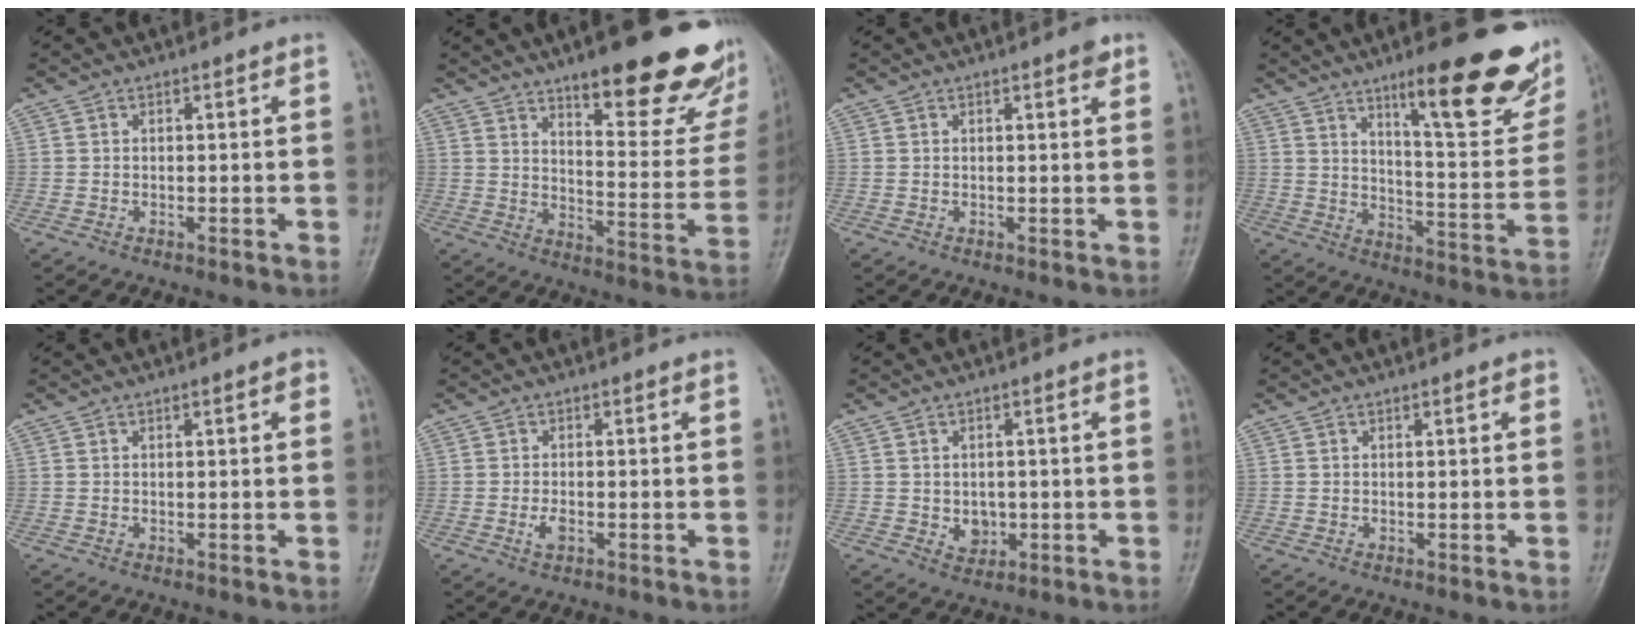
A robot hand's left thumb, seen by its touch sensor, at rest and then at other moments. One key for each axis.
{"total": 24.3, "fx": 15.6, "fy": 7.2, "fz": 17.1, "tx": -0.183, "ty": -0.087, "tz": 0.214}
{"total": 1.8, "fx": 1.1, "fy": 0.4, "fz": 1.4, "tx": -0.018, "ty": -0.004, "tz": 0.012}
{"total": 23.3, "fx": 14.3, "fy": 5.7, "fz": 17.4, "tx": -0.194, "ty": -0.074, "tz": 0.208}
{"total": 1.8, "fx": 0.7, "fy": 0.4, "fz": 1.6, "tx": -0.019, "ty": 0.002, "tz": 0.008}
{"total": 2.0, "fx": -0.6, "fy": 1.0, "fz": 1.7, "tx": -0.032, "ty": -0.001, "tz": -0.012}
{"total": 3.5, "fx": -0.3, "fy": 2.8, "fz": 2.0, "tx": -0.015, "ty": -0.001, "tz": 0.004}
{"total": 1.3, "fx": 0.6, "fy": 0.3, "fz": 1.1, "tx": -0.016, "ty": 0.001, "tz": 0.007}